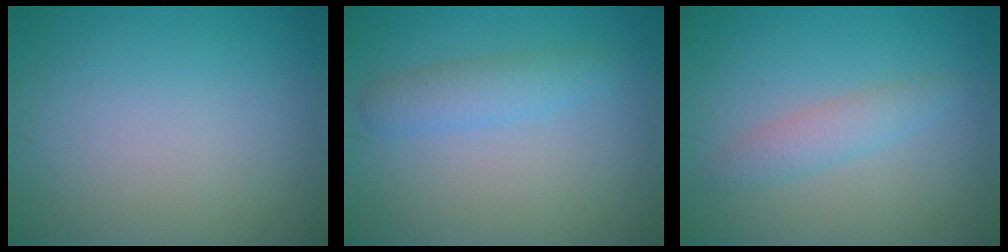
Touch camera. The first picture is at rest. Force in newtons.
{"total": 2.5, "press": 2.5, "slide": 0.0}
{"total": 2.1, "press": 2.1, "slide": 0.1}